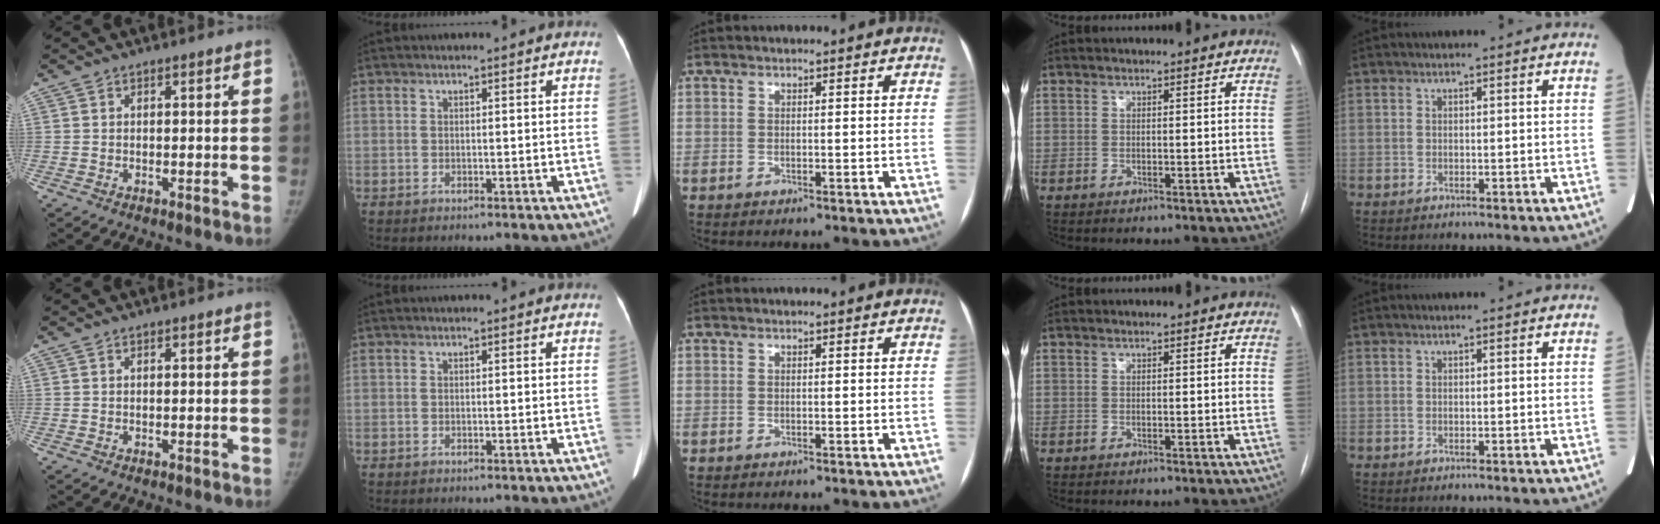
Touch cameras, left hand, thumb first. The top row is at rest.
{}